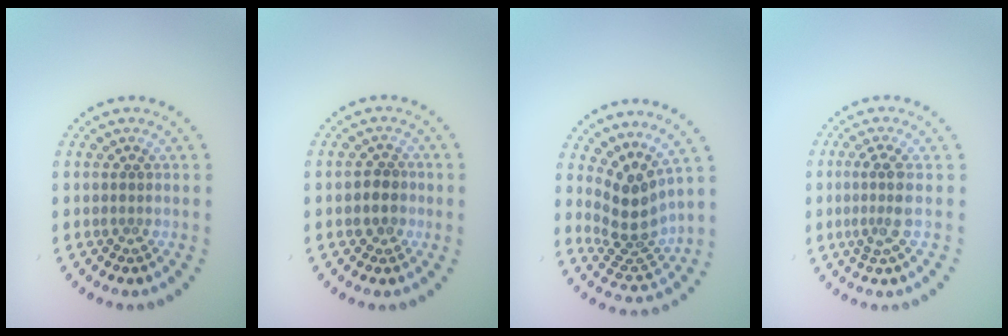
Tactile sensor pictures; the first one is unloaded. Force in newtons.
{"total": 2.0, "press": 1.8, "slide": 0.9}
{"total": 4.0, "press": 2.9, "slide": 2.7}
{"total": 2.3, "press": 1.8, "slide": 1.5}